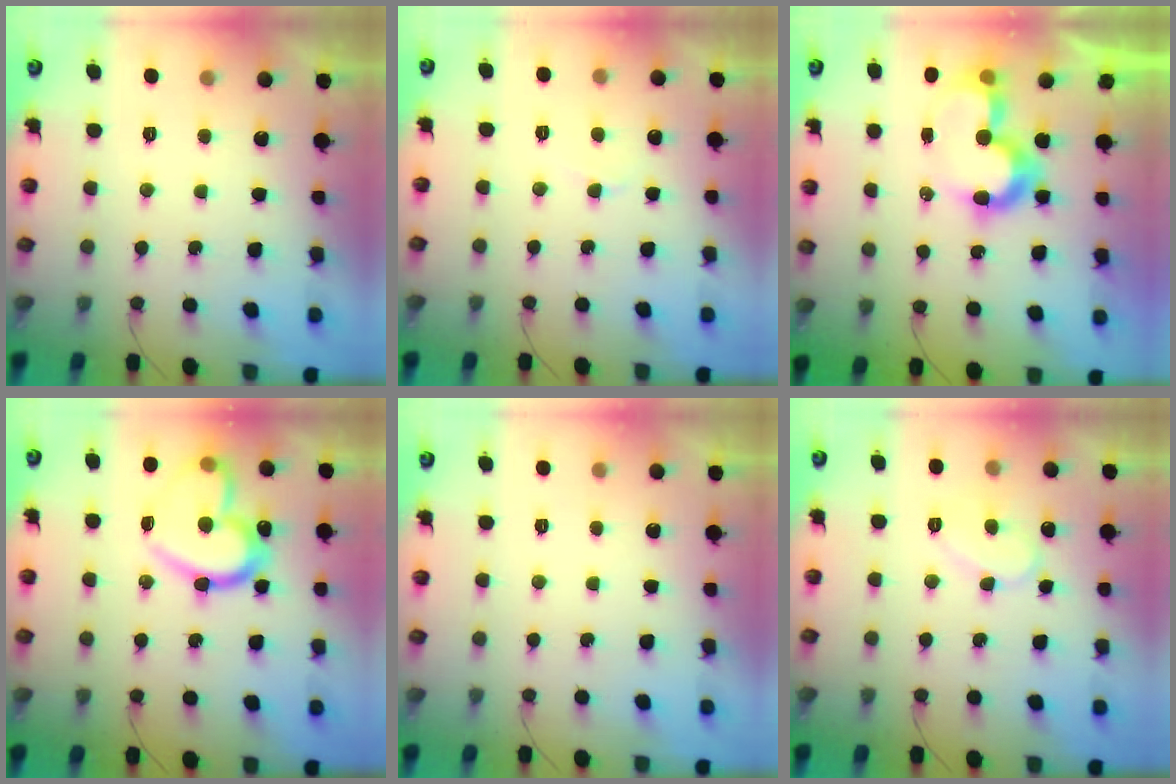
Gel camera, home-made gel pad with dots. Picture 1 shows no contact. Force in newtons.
{"total": 3.4, "press": 3.3, "slide": 0.4}
{"total": 9.8, "press": 9.4, "slide": 2.9}
{"total": 20.2, "press": 20.1, "slide": 2.4}
{"total": 0.0}
{"total": 8.7, "press": 8.6, "slide": 0.8}